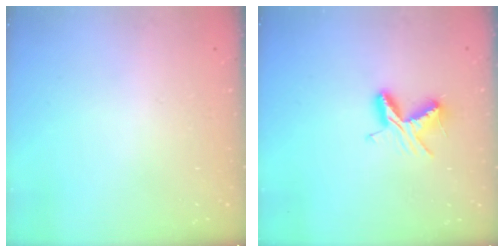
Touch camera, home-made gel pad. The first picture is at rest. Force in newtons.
{"total": 7.6, "press": 7.6, "slide": 0.6}